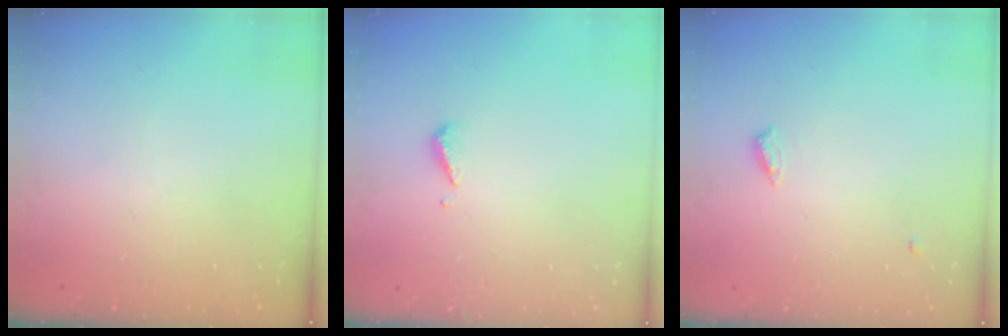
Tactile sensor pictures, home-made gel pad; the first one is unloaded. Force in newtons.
{"total": 3.9, "press": 3.9, "slide": 0.4}
{"total": 4.5, "press": 4.5, "slide": 0.4}